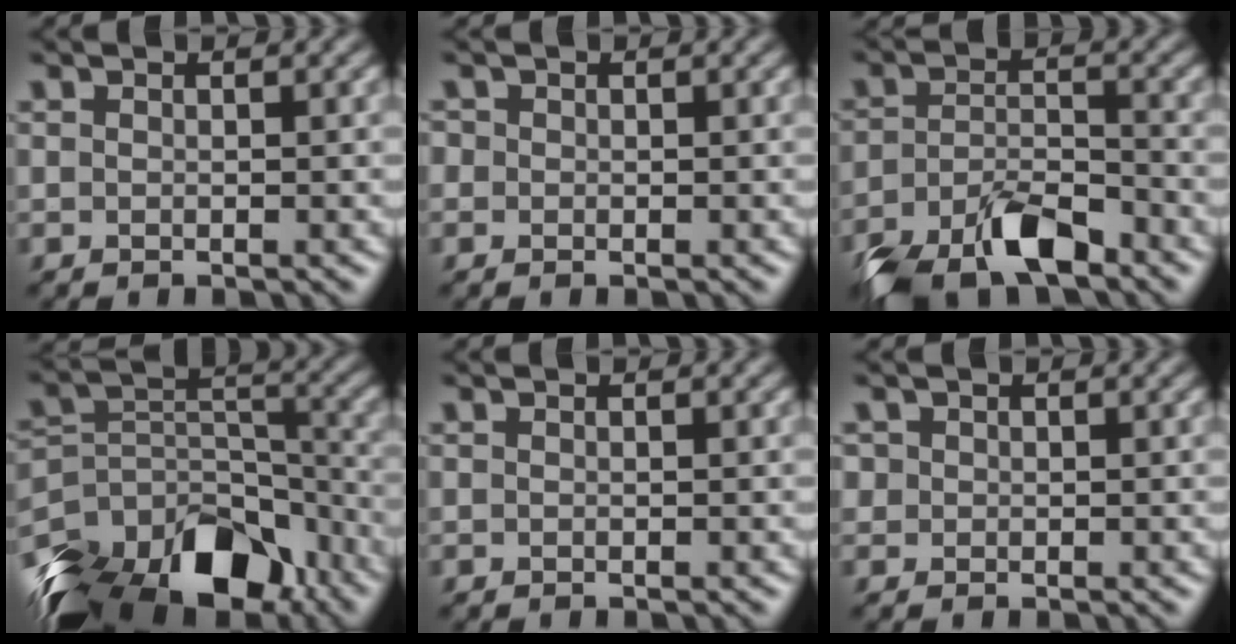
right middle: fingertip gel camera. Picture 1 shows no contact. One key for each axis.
{"total": 0.7, "fx": 0.1, "fy": 0.7, "fz": 0.1, "tx": 0.002, "ty": 0.002, "tz": -0.001}
{"total": 7.0, "fx": -5.3, "fy": 2.6, "fz": 3.8, "tx": -0.073, "ty": -0.005, "tz": -0.102}
{"total": 14.5, "fx": -11.5, "fy": 7.2, "fz": 5.1, "tx": -0.105, "ty": 0.013, "tz": -0.186}
{"total": 0.0}
{"total": 0.9, "fx": 0.4, "fy": 0.8, "fz": 0.0, "tx": 0.002, "ty": 0.002, "tz": 0.006}